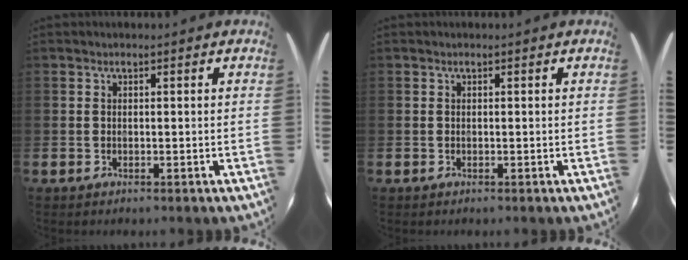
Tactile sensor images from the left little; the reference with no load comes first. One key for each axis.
{"total": 0.0}